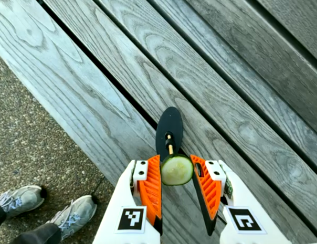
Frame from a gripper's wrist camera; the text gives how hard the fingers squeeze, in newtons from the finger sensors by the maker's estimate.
{"total": 7.5, "left": 7.5, "right": 7.5}